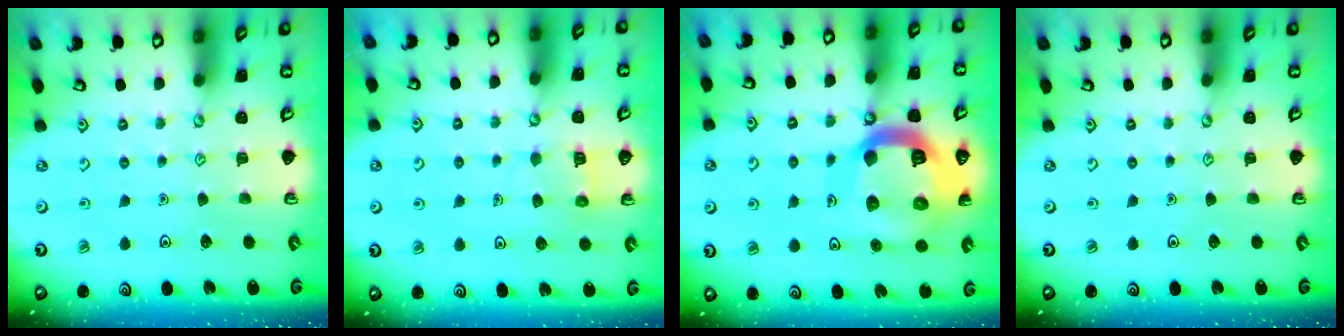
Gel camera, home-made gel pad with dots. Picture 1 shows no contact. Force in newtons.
{"total": 5.5, "press": 5.5, "slide": 0.6}
{"total": 22.0, "press": 21.8, "slide": 2.4}
{"total": 0.0}